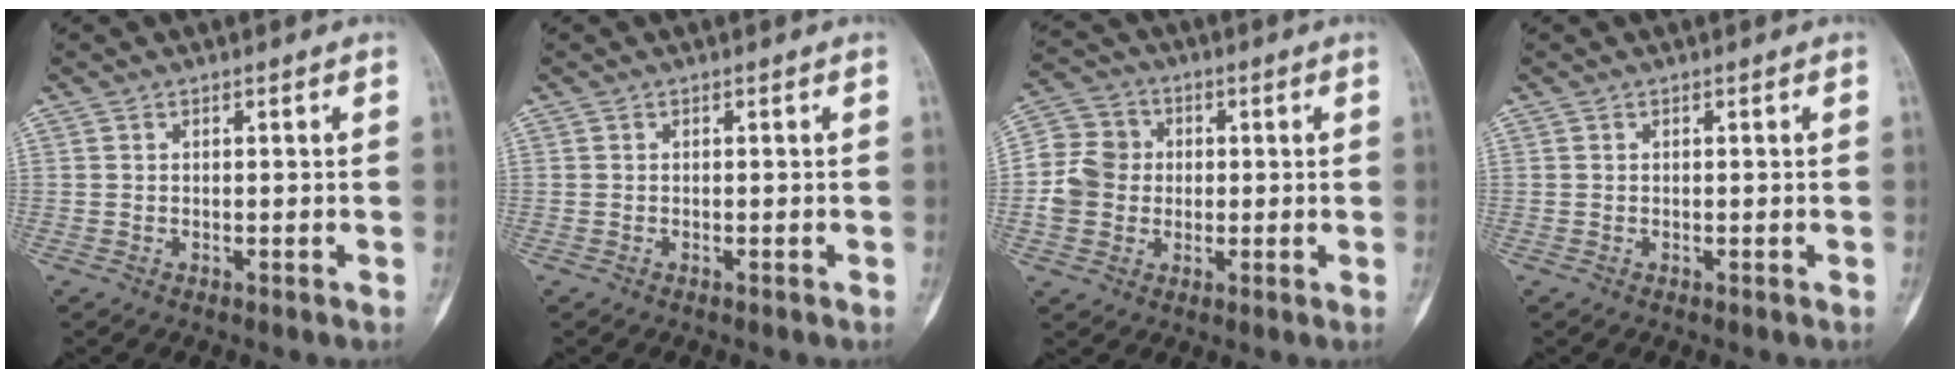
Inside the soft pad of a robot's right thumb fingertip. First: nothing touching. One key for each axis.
{"total": 0.0}
{"total": 9.2, "fx": -0.5, "fy": 8.4, "fz": 3.5, "tx": -0.053, "ty": 0.023, "tz": -0.017}
{"total": 0.0}